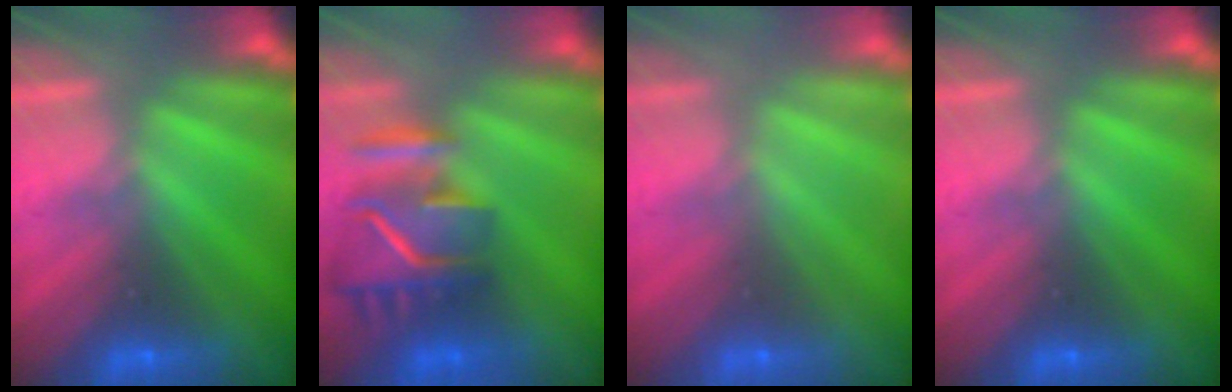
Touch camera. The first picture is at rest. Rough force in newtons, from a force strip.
{"total": 9.5}
{"total": 3.1}
{"total": 0.0}